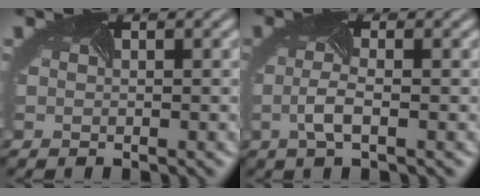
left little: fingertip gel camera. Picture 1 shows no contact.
{"total": 2.2, "force": [-0.7, 0.5, 2.0], "torque": [-0.052, -0.004, -0.013]}